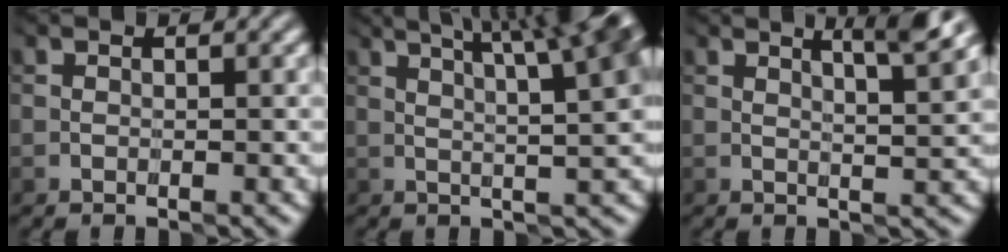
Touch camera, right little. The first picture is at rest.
{"total": 11.8, "force": [4.9, 3.7, 10.1], "torque": [-0.103, 0.048, 0.057]}
{"total": 3.7, "force": [2.1, 0.2, 3.0], "torque": [-0.042, 0.008, 0.032]}